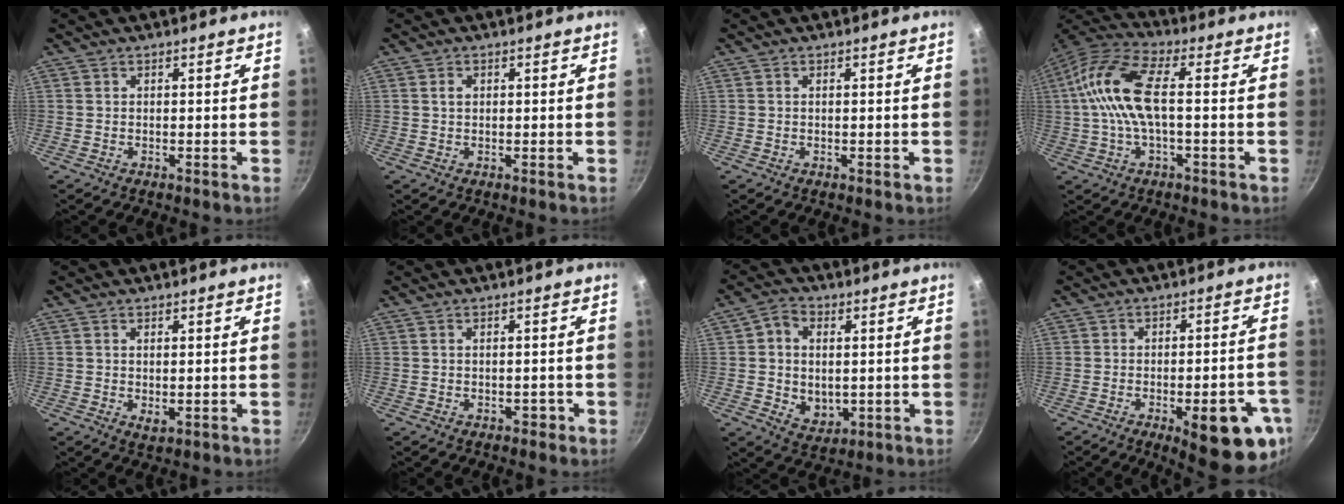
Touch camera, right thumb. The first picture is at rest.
{"total": 1.4, "force": [0.3, 1.1, 0.8], "torque": [-0.010, 0.004, 0.006]}
{"total": 0.0}
{"total": 13.5, "force": [0.3, 5.6, 12.3], "torque": [-0.257, 0.028, -0.011]}
{"total": 2.1, "force": [0.1, 1.1, 1.8], "torque": [-0.030, -0.007, 0.004]}
{"total": 1.5, "force": [-0.7, 1.0, 0.9], "torque": [-0.006, 0.009, -0.005]}
{"total": 9.0, "force": [0.6, 7.1, 5.6], "torque": [-0.068, -0.015, 0.015]}
{"total": 16.7, "force": [-6.5, 5.8, 14.2], "torque": [-0.141, 0.014, -0.078]}